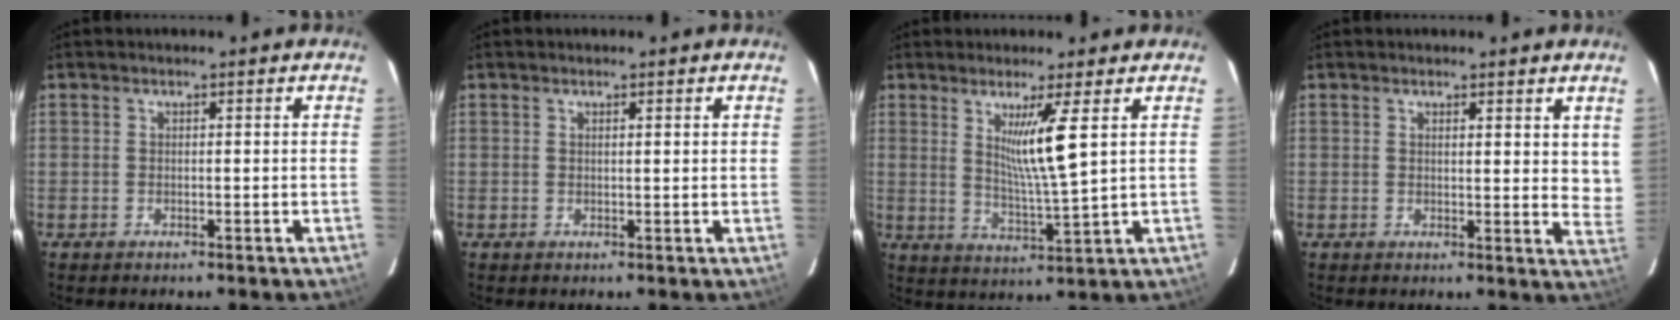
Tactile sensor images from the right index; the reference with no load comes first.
{"total": 1.2, "force": [0.5, 0.3, 1.1], "torque": [-0.025, 0.003, 0.007]}
{"total": 7.7, "force": [2.7, -1.0, 7.1], "torque": [-0.128, -0.024, 0.053]}
{"total": 6.3, "force": [4.1, 2.3, 4.2], "torque": [-0.049, -0.017, 0.038]}